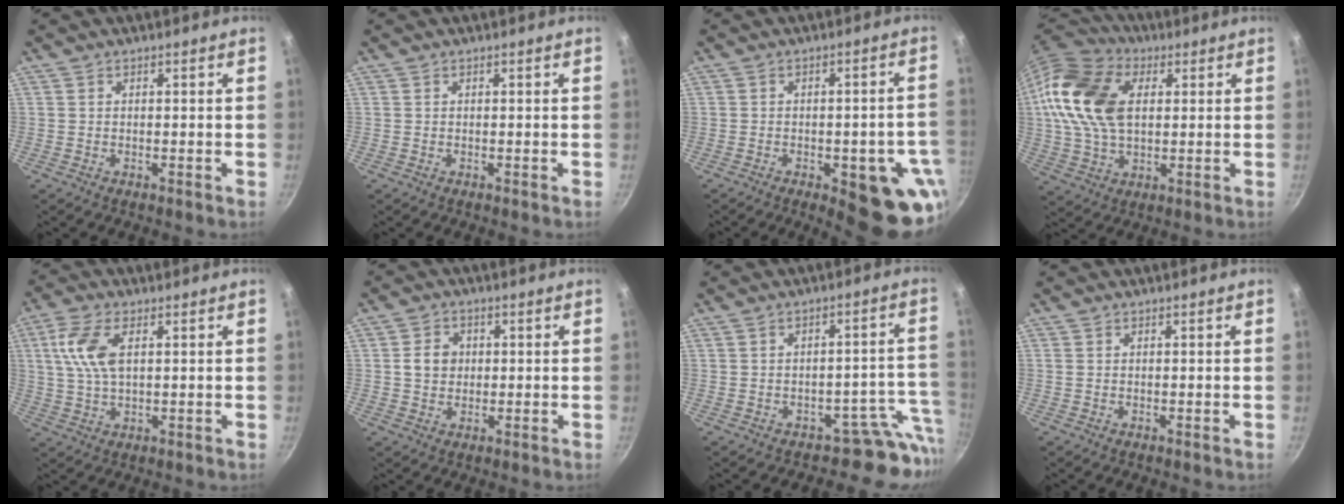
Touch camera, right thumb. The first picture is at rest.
{"total": 0.0}
{"total": 14.9, "force": [-5.5, 5.8, 12.6], "torque": [-0.097, 0.013, -0.066]}
{"total": 18.3, "force": [3.6, 11.9, 13.4], "torque": [-0.245, 0.008, 0.056]}
{"total": 8.7, "force": [2.2, 4.3, 7.2], "torque": [-0.145, 0.007, 0.042]}
{"total": 4.8, "force": [0.5, 4.1, 2.4], "torque": [-0.022, 0.005, 0.004]}
{"total": 7.8, "force": [-4.6, 5.7, 2.8], "torque": [0.053, 0.057, -0.057]}
{"total": 0.0}